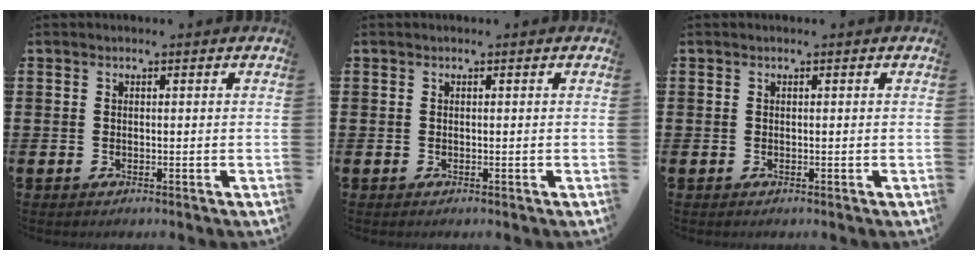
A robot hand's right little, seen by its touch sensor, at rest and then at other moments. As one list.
[{"total": 0.0}, {"total": 0.0}]